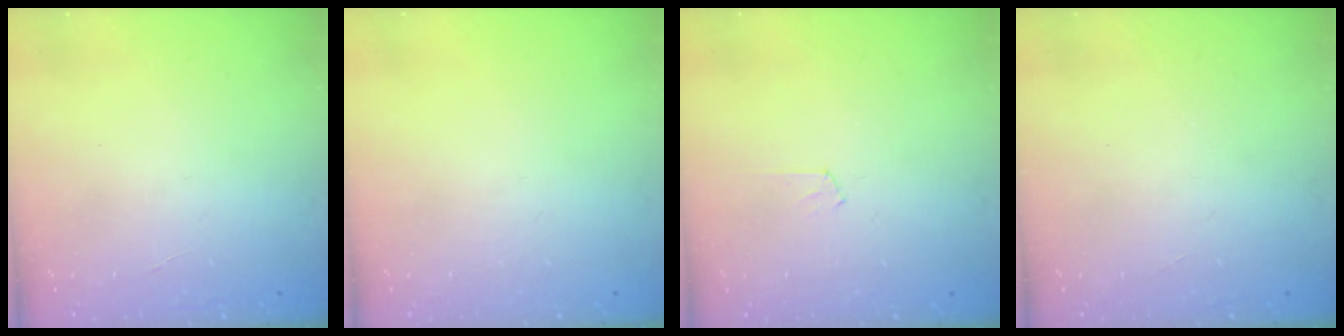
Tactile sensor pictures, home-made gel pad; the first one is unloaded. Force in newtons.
{"total": 0.0}
{"total": 3.9, "press": 3.9, "slide": 0.5}
{"total": 0.0}